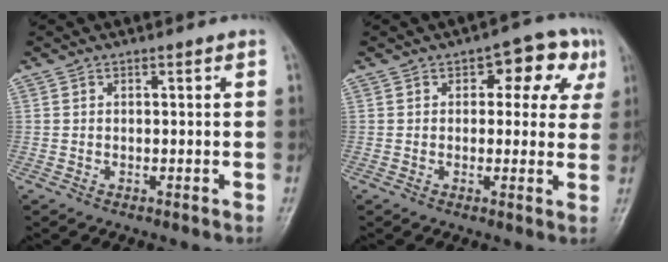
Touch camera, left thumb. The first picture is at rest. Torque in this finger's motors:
{"motor_torque": [0.15, 0.20, 0.20, 0.10, 0.08]}